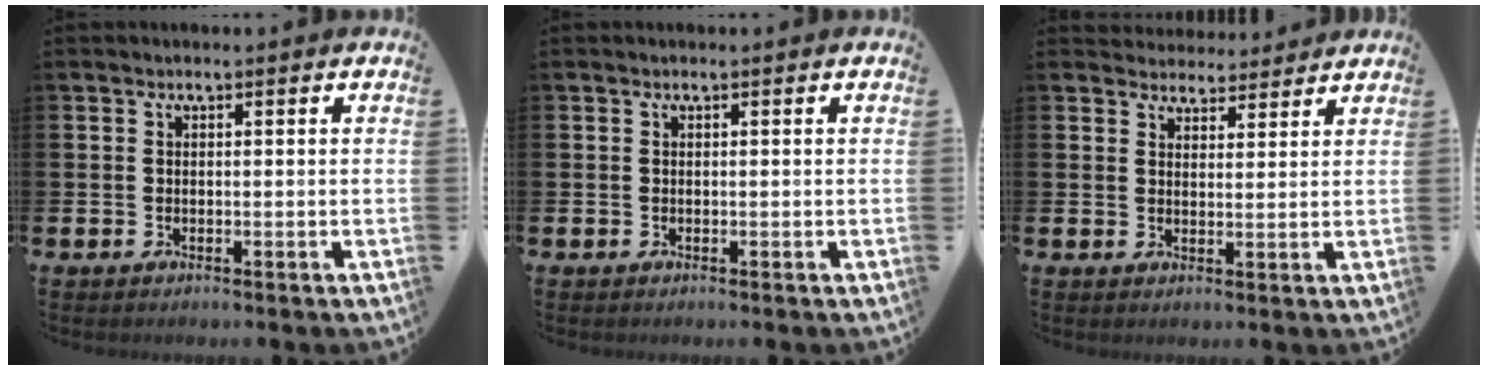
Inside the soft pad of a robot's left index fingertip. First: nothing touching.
{"total": 0.0}
{"total": 3.6, "force": [3.5, 1.1, -0.3], "torque": [0.000, -0.020, 0.061]}